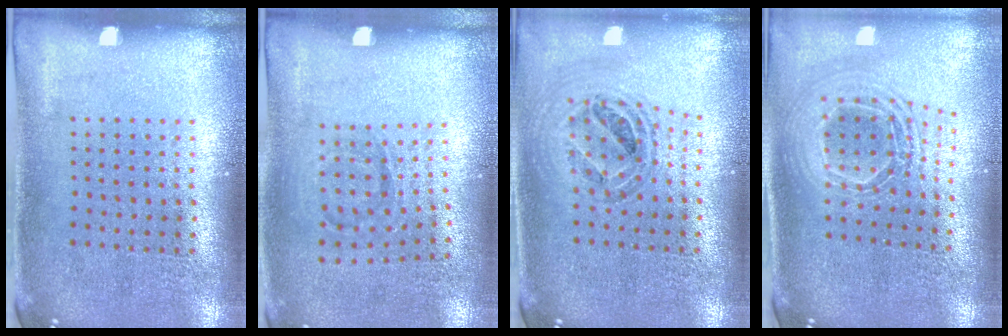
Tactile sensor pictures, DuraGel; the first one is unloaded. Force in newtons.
{"total": 1.0, "press": 0.7, "slide": 0.7}
{"total": 0.9, "press": 0.9, "slide": 0.0}
{"total": 2.0, "press": 1.7, "slide": 1.2}